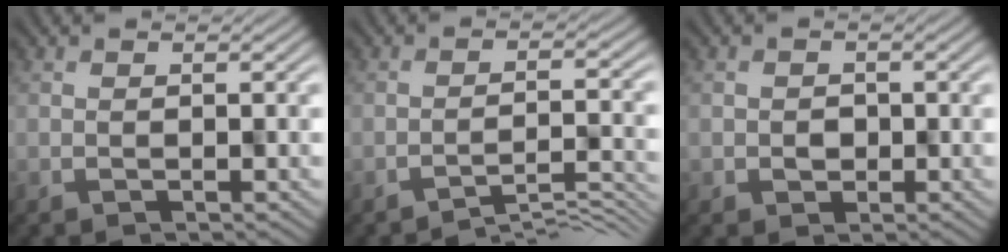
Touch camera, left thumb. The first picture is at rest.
{"total": 5.2, "force": [-4.2, 0.6, 3.0], "torque": [-0.044, 0.011, -0.062]}
{"total": 1.2, "force": [0.2, 1.2, -0.1], "torque": [0.002, 0.000, 0.005]}